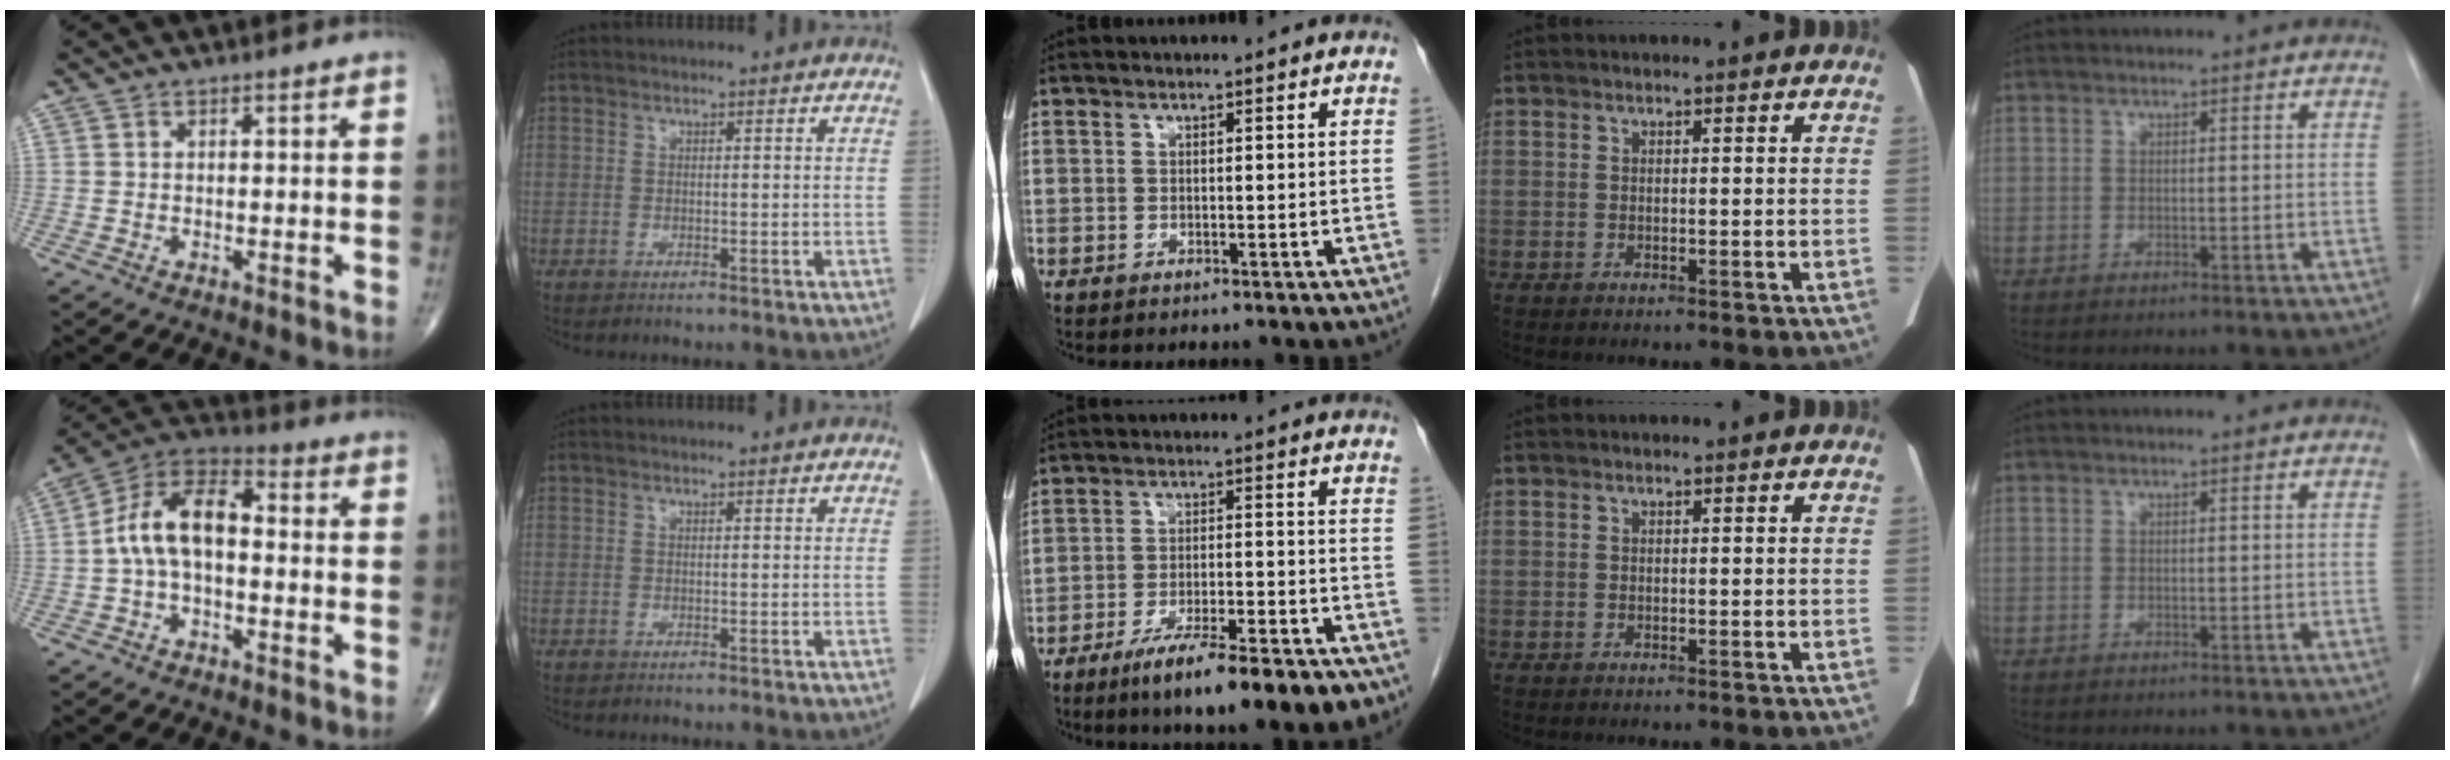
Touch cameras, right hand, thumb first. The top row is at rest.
{"thumb": {"total": 11.9, "force": [-0.6, 6.6, 9.9], "torque": [-0.174, 0.043, -0.022]}, "middle": {"total": 14.9, "force": [-10.6, 2.4, 10.3], "torque": [-0.122, -0.010, -0.160]}}